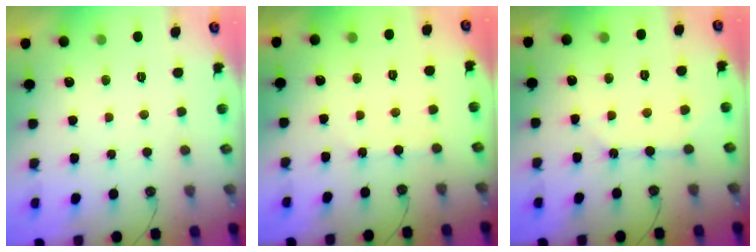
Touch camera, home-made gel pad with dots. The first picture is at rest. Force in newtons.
{"total": 2.8, "press": 2.8, "slide": 0.4}
{"total": 7.5, "press": 7.5, "slide": 0.8}